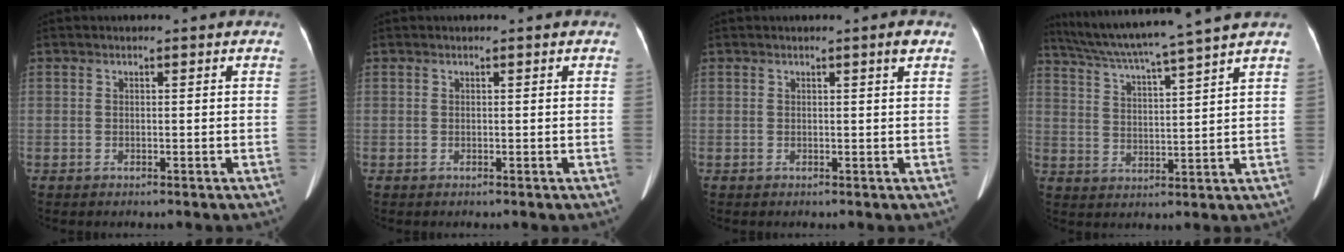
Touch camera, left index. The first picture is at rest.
{"total": 0.0}
{"total": 1.0, "force": [0.4, -0.2, 0.8], "torque": [-0.016, -0.005, 0.006]}
{"total": 14.2, "force": [12.2, -2.1, 7.1], "torque": [-0.125, 0.003, 0.191]}